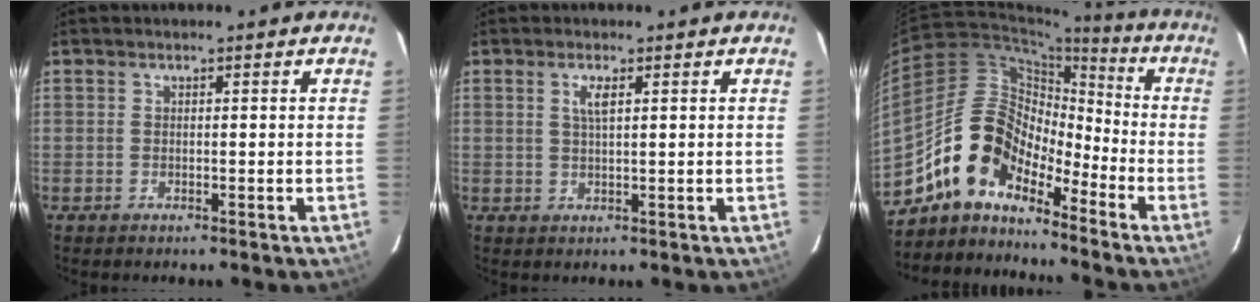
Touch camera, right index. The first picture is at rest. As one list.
[{"total": 2.3, "force": [1.0, 0.5, 2.1], "torque": [-0.040, 0.002, 0.018]}, {"total": 12.0, "force": [-9.5, 5.5, 4.8], "torque": [-0.081, 0.031, -0.189]}]